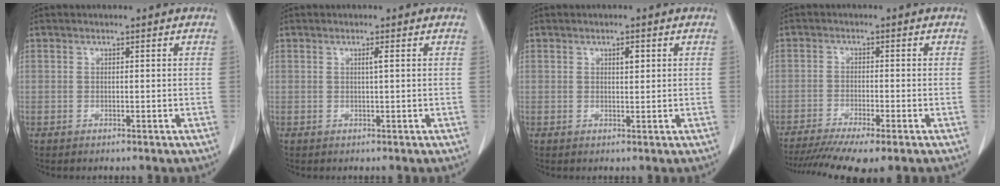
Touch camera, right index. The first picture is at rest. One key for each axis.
{"total": 0.8, "fx": 0.2, "fy": -0.2, "fz": 0.8, "tx": -0.014, "ty": 0.001, "tz": 0.004}
{"total": 1.4, "fx": 0.6, "fy": 0.5, "fz": 1.2, "tx": -0.019, "ty": 0.000, "tz": 0.008}
{"total": 10.7, "fx": -8.3, "fy": 1.0, "fz": 6.6, "tx": -0.103, "ty": -0.014, "tz": -0.133}